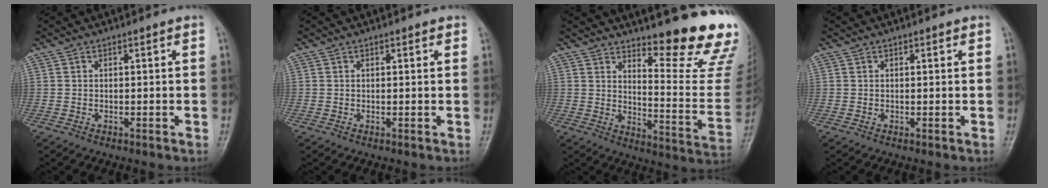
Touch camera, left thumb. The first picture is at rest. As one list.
[{"total": 1.0, "force": [0.6, 0.6, 0.6], "torque": [-0.002, -0.002, 0.004]}, {"total": 17.9, "force": [14.5, 3.0, 10.0], "torque": [-0.098, -0.157, 0.188]}, {"total": 0.7, "force": [0.4, 0.4, 0.4], "torque": [-0.003, -0.001, 0.003]}]